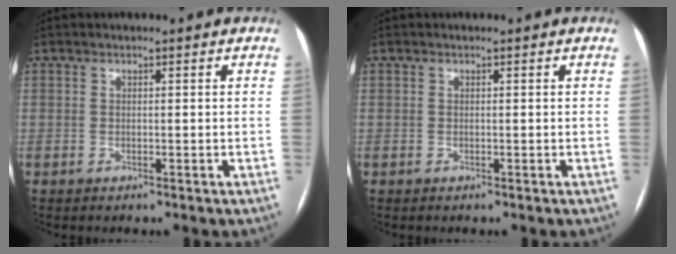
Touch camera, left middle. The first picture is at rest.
{"total": 0.0}